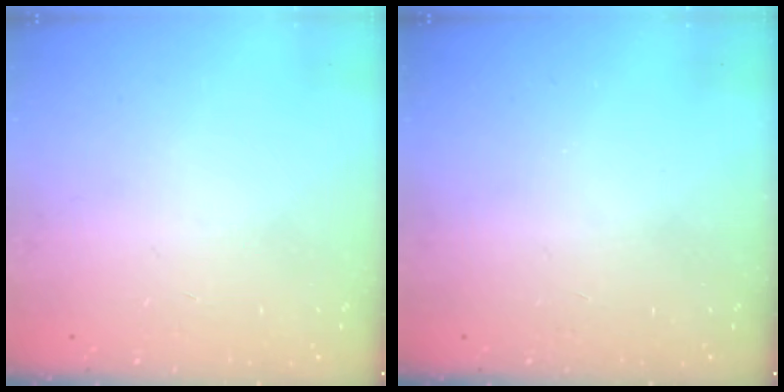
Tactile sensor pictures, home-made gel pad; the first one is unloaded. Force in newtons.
{"total": 0.0}